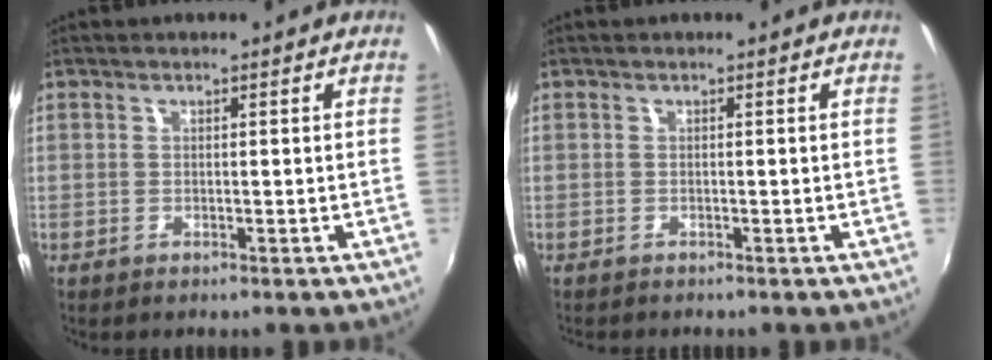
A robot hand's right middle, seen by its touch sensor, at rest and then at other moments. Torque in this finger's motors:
{"motor_torque": [1.00, -1.14, 0.15, 0.04]}